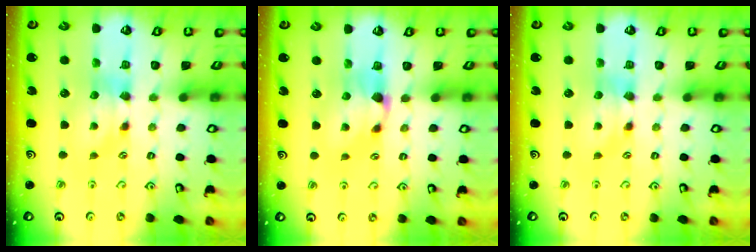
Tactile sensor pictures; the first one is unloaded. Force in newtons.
{"total": 1.2, "press": 0.1, "slide": 1.2}
{"total": 0.0}